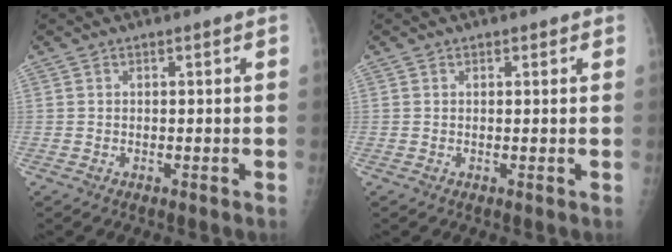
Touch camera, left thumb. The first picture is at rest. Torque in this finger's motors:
{"motor_torque": [-0.29, -0.10, -0.02, -0.03, 0.01]}